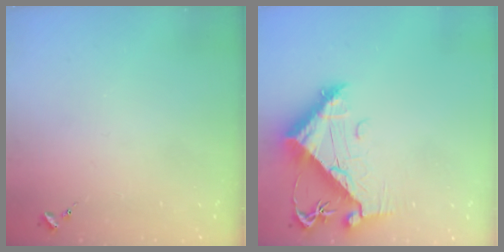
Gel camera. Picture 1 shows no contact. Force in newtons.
{"total": 9.1, "press": 9.1, "slide": 1.1}